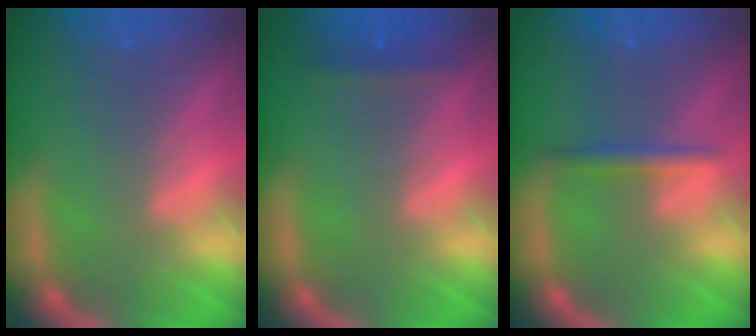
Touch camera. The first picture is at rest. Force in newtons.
{"total": 1.4}
{"total": 1.9}